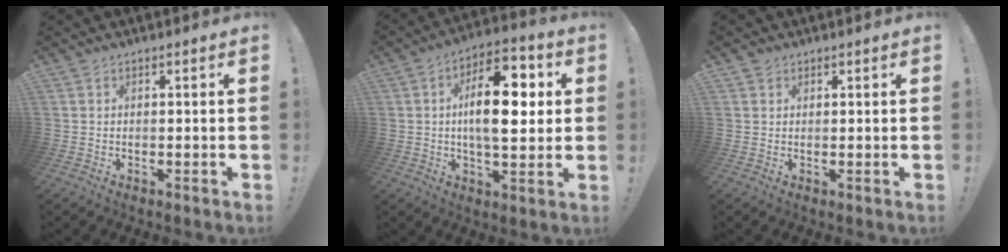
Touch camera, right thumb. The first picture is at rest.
{"total": 17.3, "force": [2.0, 8.3, 15.0], "torque": [-0.223, 0.003, 0.026]}
{"total": 1.3, "force": [0.8, 0.9, 0.2], "torque": [0.000, -0.001, 0.016]}